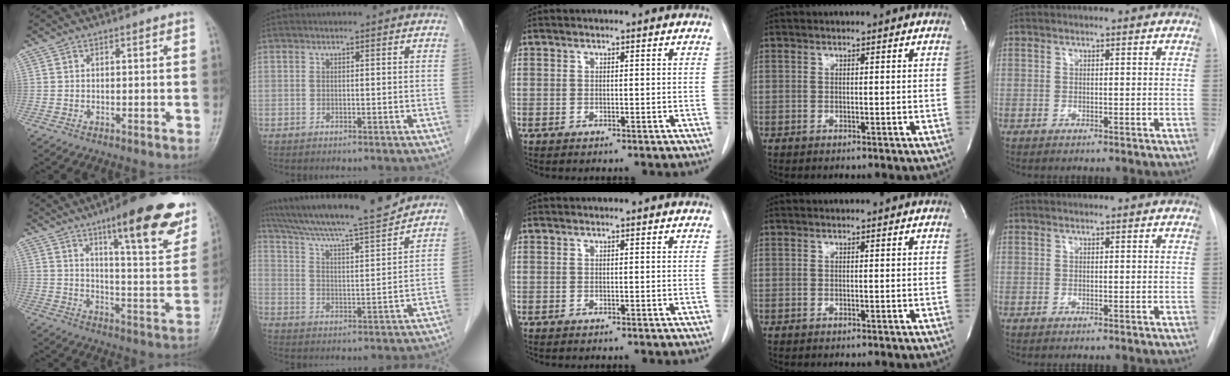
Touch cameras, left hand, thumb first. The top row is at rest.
{"thumb": {"total": 21.7, "force": [13.0, 5.0, 16.6], "torque": [-0.188, -0.052, 0.185]}, "index": {"total": 16.8, "force": [15.3, -0.1, 7.0], "torque": [-0.122, -0.004, 0.239]}}